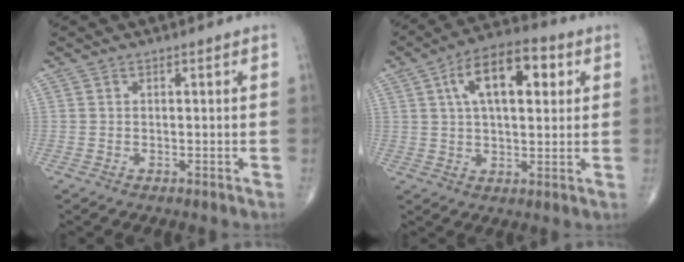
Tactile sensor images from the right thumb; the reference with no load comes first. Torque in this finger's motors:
{"motor_torque": [0.38, 3.12, 1.18, 0.33, 0.08]}